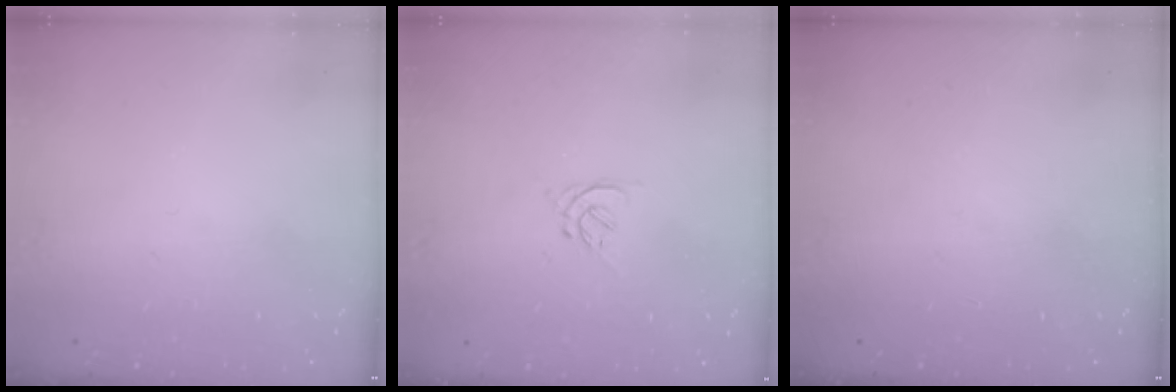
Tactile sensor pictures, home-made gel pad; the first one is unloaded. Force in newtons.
{"total": 1.3, "press": 1.2, "slide": 0.5}
{"total": 0.0}